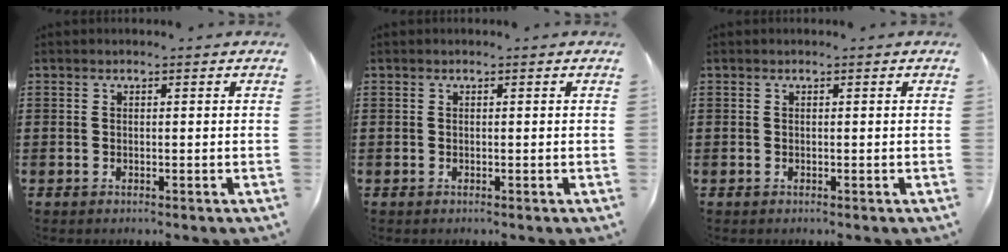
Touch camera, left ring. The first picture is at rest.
{"total": 0.0}
{"total": 0.0}